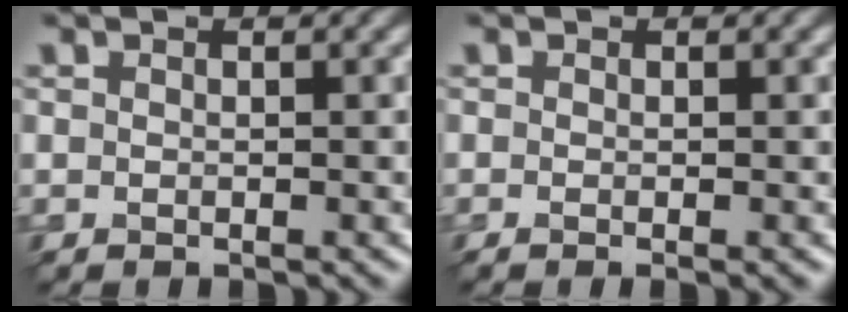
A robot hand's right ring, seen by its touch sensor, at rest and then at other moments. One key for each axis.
{"total": 1.3, "fx": -0.3, "fy": 0.4, "fz": 1.2, "tx": -0.013, "ty": -0.009, "tz": -0.006}